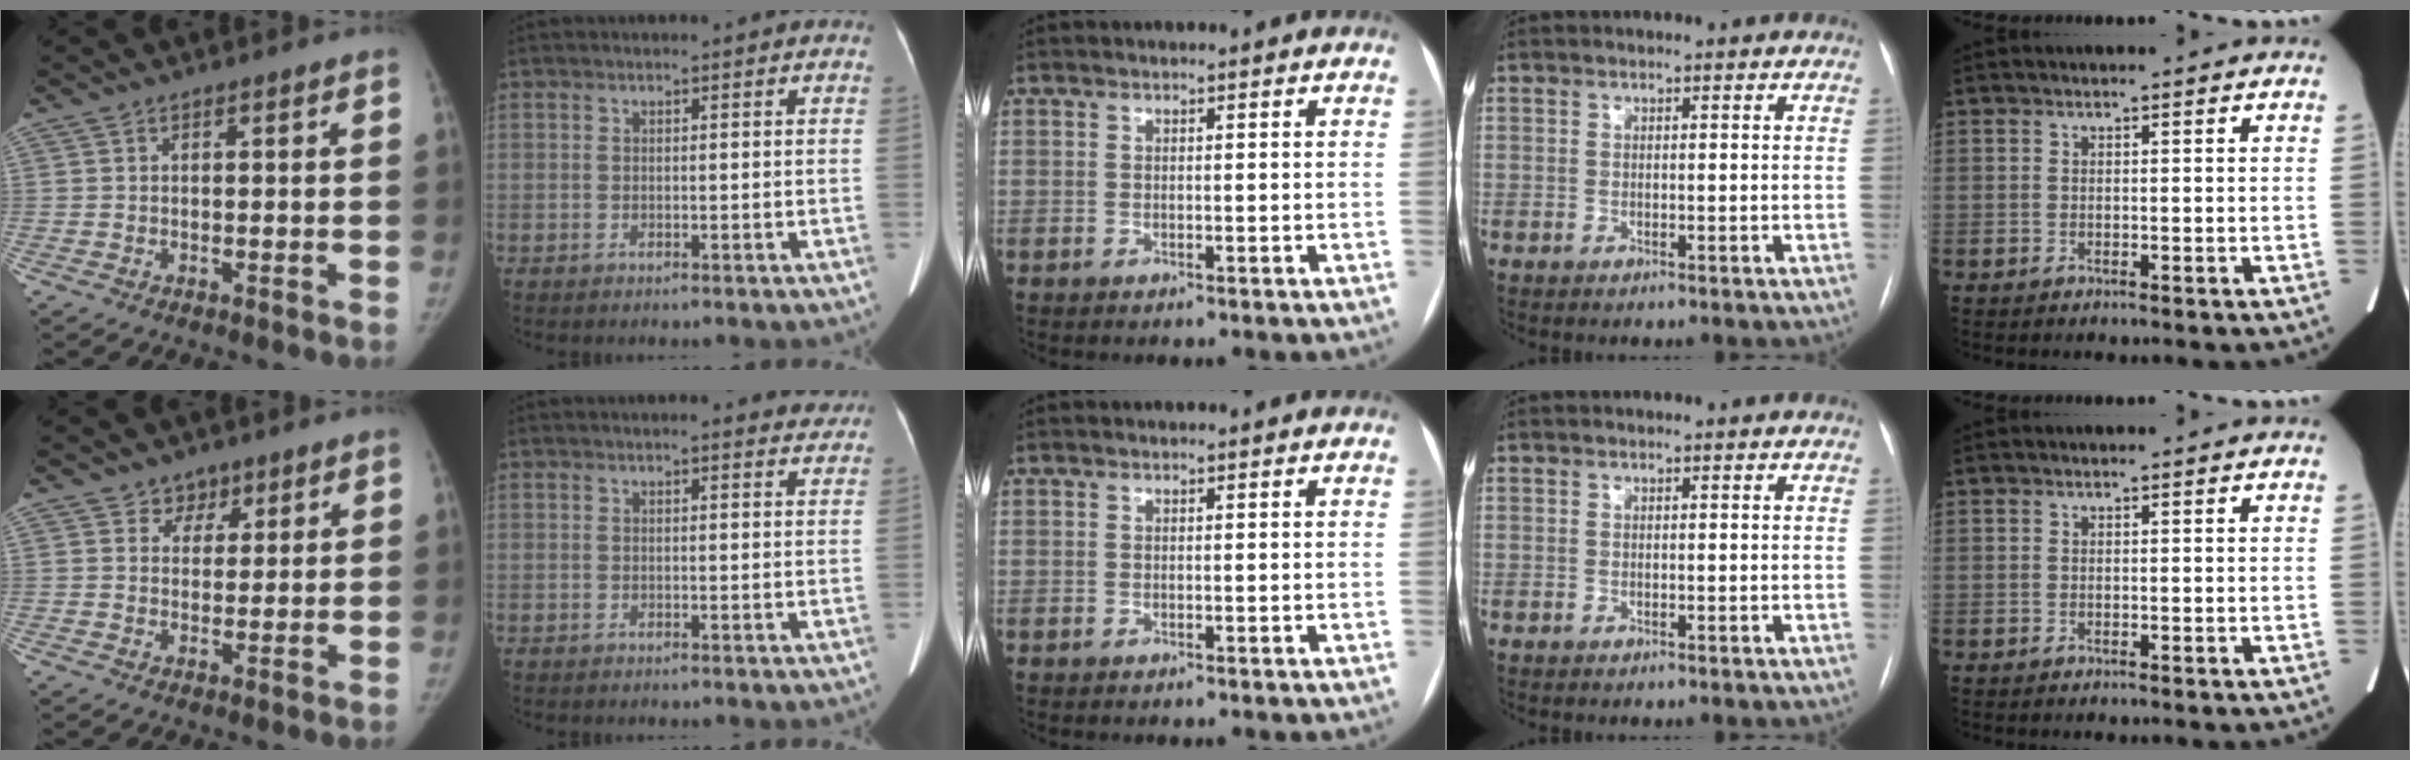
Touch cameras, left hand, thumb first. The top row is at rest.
{"thumb": {"total": 3.6, "force": [2.3, 2.8, 0.3], "torque": [0.023, -0.011, 0.032]}, "index": {"total": 6.2, "force": [5.6, 1.4, 2.1], "torque": [-0.016, 0.003, 0.050]}}